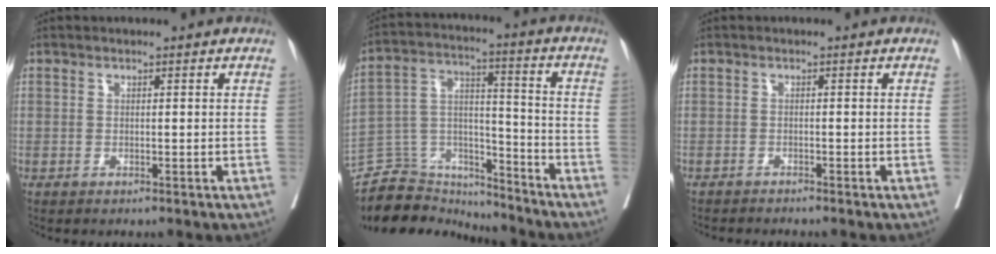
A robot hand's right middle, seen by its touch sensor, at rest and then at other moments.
{"total": 13.5, "force": [-12.8, 4.3, 0.6], "torque": [-0.015, 0.064, -0.220]}
{"total": 2.0, "force": [-2.0, -0.2, 0.2], "torque": [-0.008, -0.007, -0.035]}